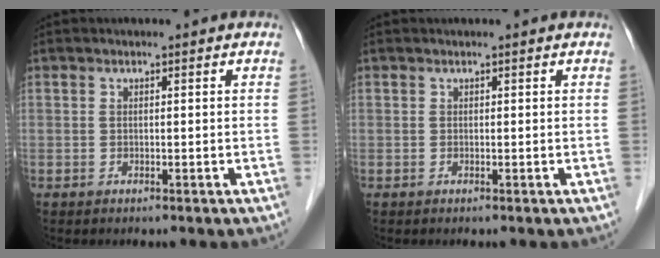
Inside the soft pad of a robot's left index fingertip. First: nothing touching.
{"total": 0.5, "force": [0.5, 0.0, 0.1], "torque": [-0.002, 0.003, 0.005]}